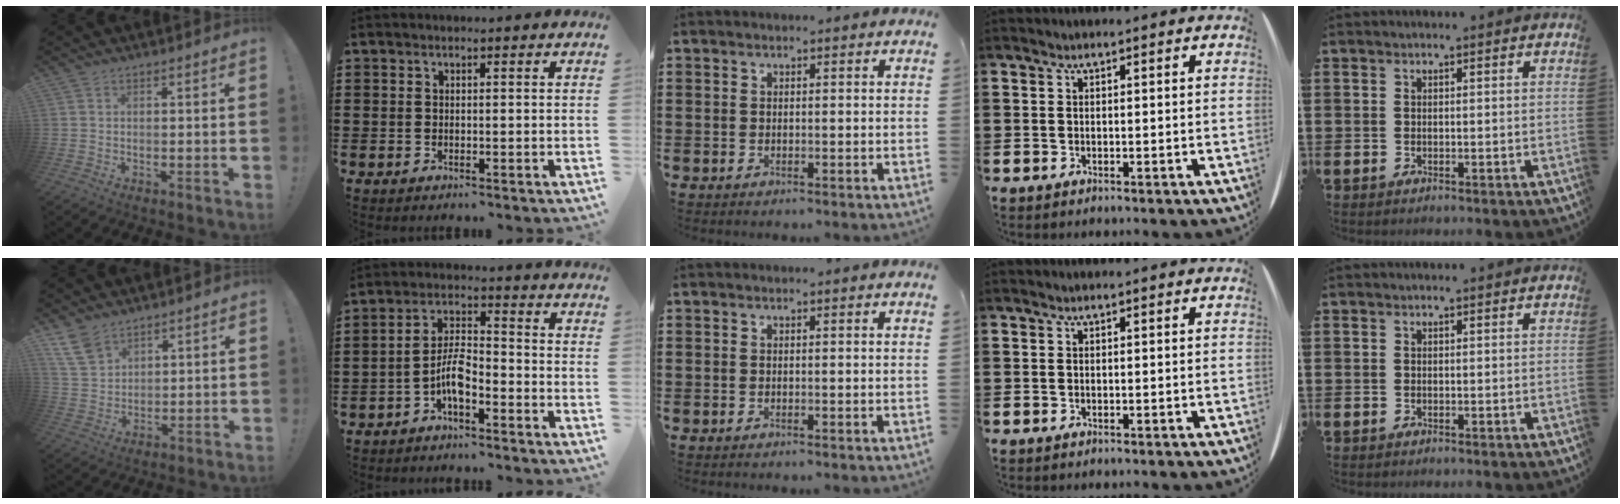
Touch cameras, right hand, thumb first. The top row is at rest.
{"thumb": {"total": 9.7, "force": [6.9, 5.8, 3.7], "torque": [-0.064, -0.037, 0.138]}, "index": {"total": 5.8, "force": [-3.1, 1.9, 4.6], "torque": [-0.101, 0.005, -0.064]}}